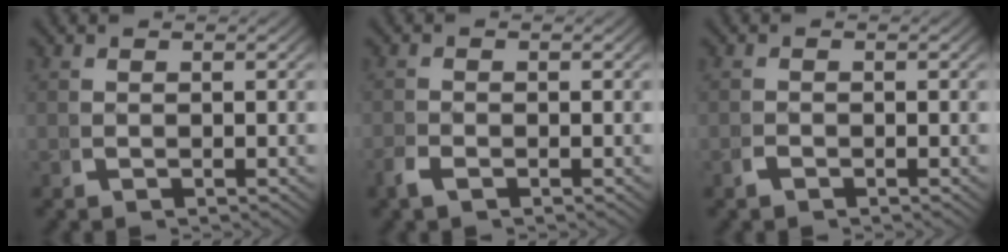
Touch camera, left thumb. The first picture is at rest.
{"total": 1.2, "force": [-1.0, 0.4, 0.5], "torque": [-0.015, -0.002, -0.022]}
{"total": 0.7, "force": [-0.6, 0.1, 0.2], "torque": [-0.006, -0.002, -0.015]}